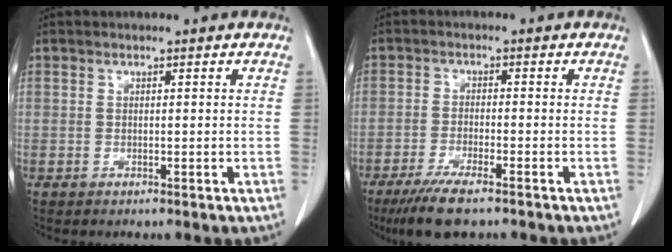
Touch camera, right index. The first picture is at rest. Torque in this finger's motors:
{"motor_torque": [0.68, -0.64, 0.29, 0.09]}